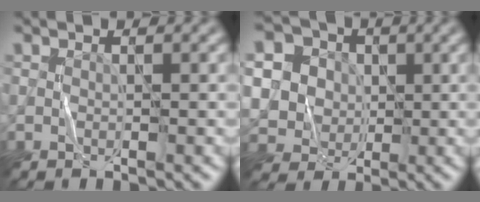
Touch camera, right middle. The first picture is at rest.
{"total": 9.2, "force": [1.8, 8.1, 3.9], "torque": [-0.109, 0.024, 0.018]}